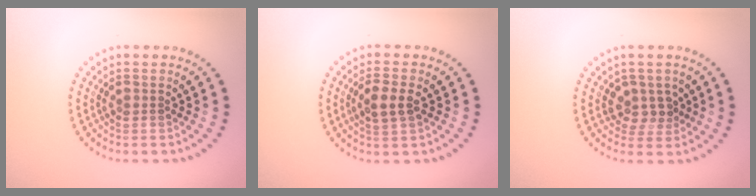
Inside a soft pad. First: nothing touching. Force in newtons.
{"total": 2.3, "press": 2.3, "slide": 0.5}
{"total": 2.2, "press": 1.7, "slide": 1.4}